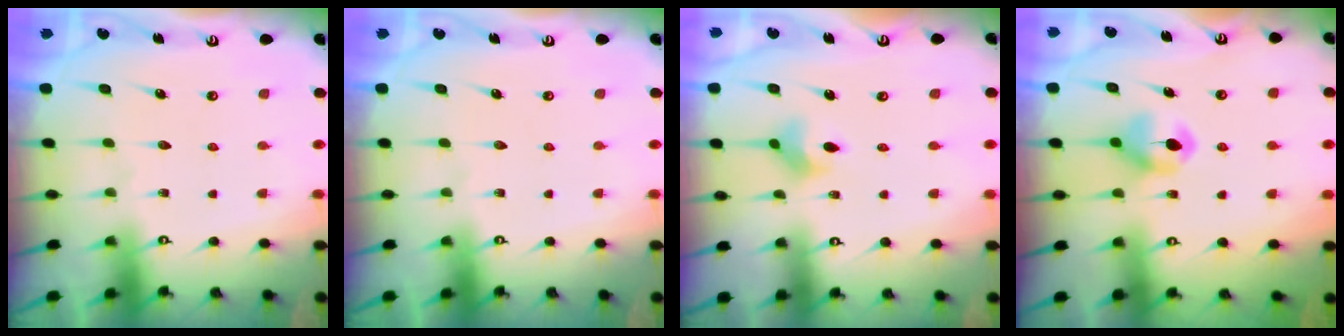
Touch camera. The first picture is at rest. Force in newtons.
{"total": 0.0}
{"total": 4.0, "press": 3.9, "slide": 0.7}
{"total": 6.5, "press": 6.5, "slide": 0.5}